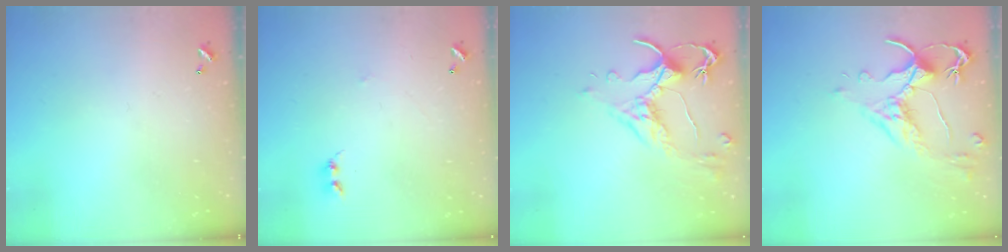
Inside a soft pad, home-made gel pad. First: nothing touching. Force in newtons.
{"total": 2.5, "press": 2.4, "slide": 0.4}
{"total": 2.5, "press": 2.1, "slide": 1.4}
{"total": 2.5, "press": 2.1, "slide": 1.4}